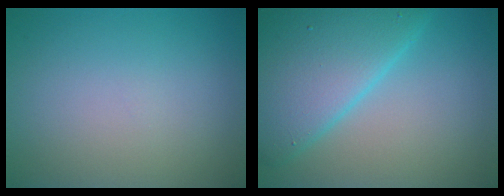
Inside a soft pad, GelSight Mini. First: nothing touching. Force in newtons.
{"total": 9.2, "press": 9.2, "slide": 0.5}